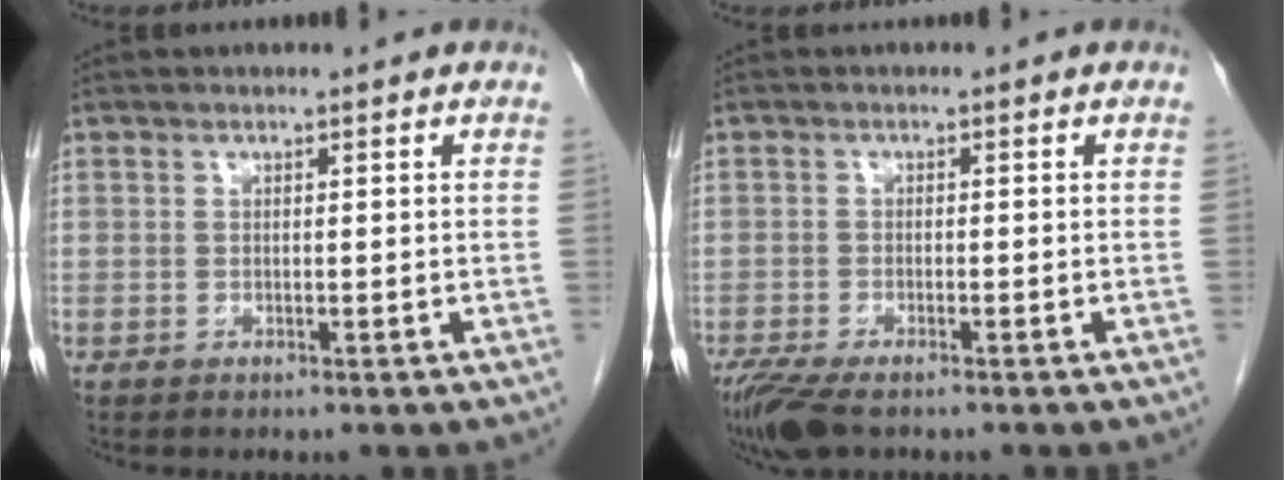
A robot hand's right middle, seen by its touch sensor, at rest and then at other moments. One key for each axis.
{"total": 6.2, "fx": -4.5, "fy": 1.8, "fz": 3.8, "tx": -0.073, "ty": -0.015, "tz": -0.080}